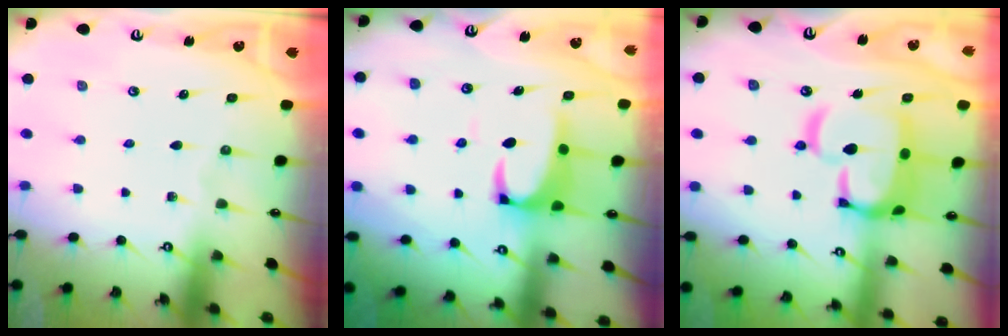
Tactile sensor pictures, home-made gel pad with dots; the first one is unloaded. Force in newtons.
{"total": 2.1, "press": 1.9, "slide": 0.9}
{"total": 12.9, "press": 12.8, "slide": 1.5}